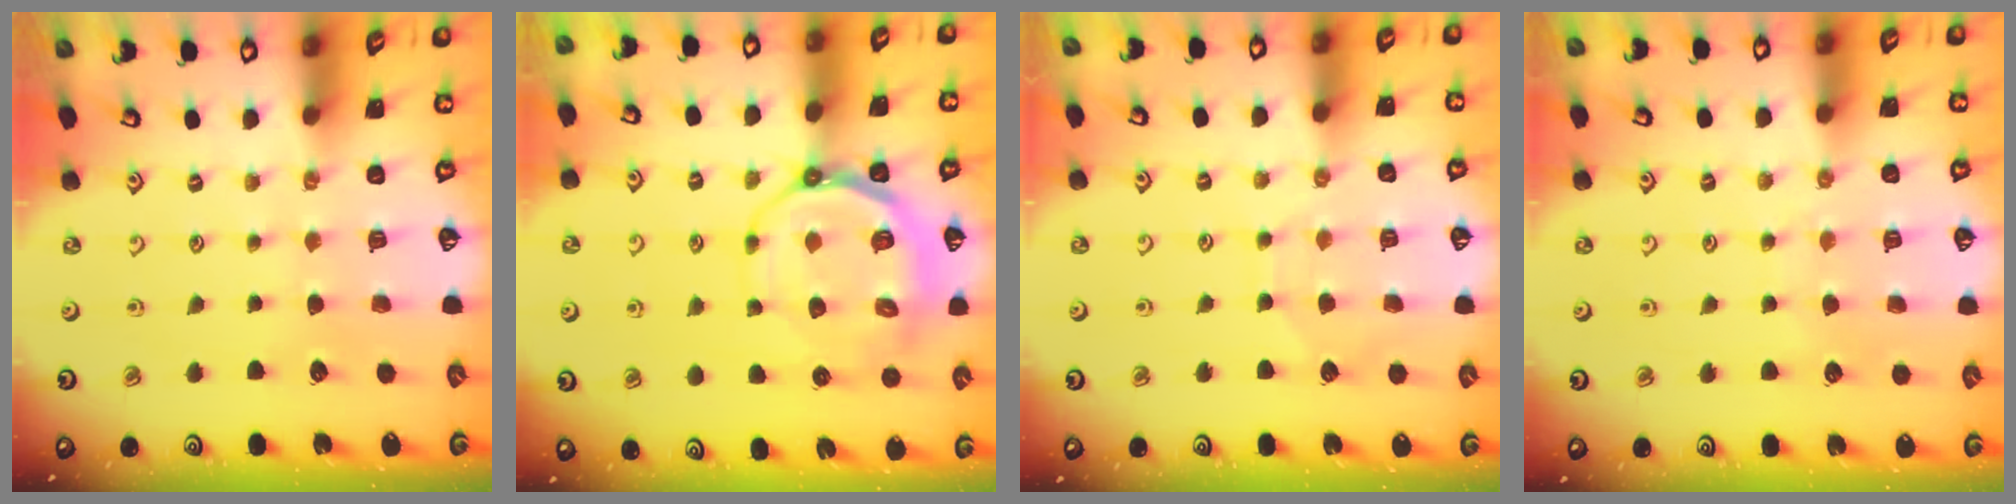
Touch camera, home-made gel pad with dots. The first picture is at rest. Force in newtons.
{"total": 11.0, "press": 10.7, "slide": 2.6}
{"total": 5.0, "press": 5.0, "slide": 0.5}
{"total": 2.6, "press": 2.6, "slide": 0.3}